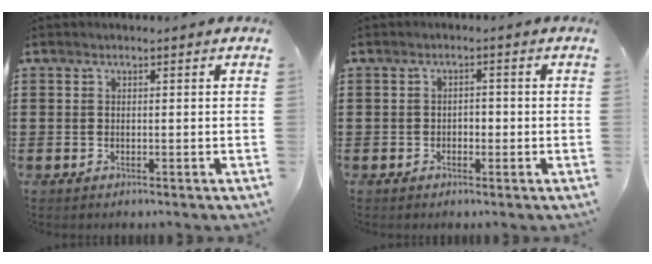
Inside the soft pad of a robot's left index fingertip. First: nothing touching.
{"total": 1.3, "force": [-0.6, 0.9, 0.7], "torque": [-0.017, 0.003, -0.015]}